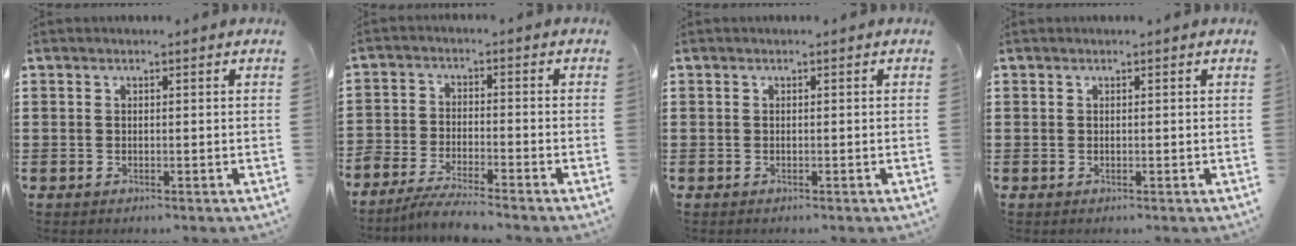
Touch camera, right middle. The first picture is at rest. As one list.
[{"total": 4.4, "force": [-4.3, 0.2, 1.0], "torque": [-0.034, -0.005, -0.091]}, {"total": 0.0}, {"total": 0.0}]